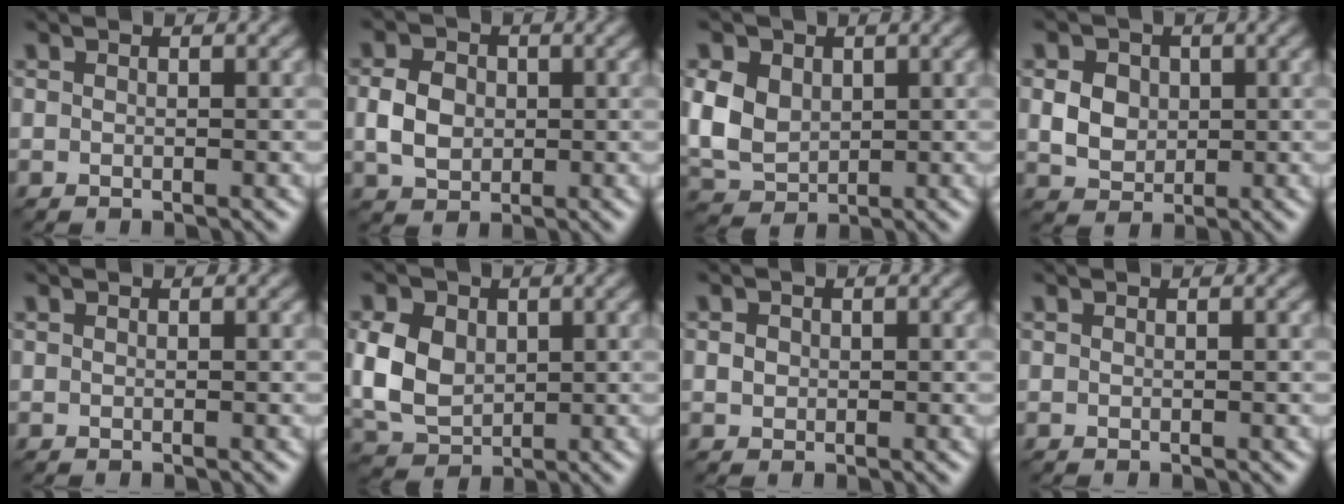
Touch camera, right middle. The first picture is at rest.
{"total": 3.7, "force": [0.0, 3.0, 2.2], "torque": [-0.050, 0.000, -0.003]}
{"total": 5.4, "force": [0.9, 4.1, 3.4], "torque": [-0.087, 0.003, 0.014]}
{"total": 3.3, "force": [0.3, 2.8, 1.7], "torque": [-0.036, -0.003, 0.008]}
{"total": 0.0}
{"total": 6.1, "force": [0.7, 4.6, 4.1], "torque": [-0.097, 0.002, 0.009]}
{"total": 1.0, "force": [0.0, 0.9, 0.4], "torque": [-0.005, -0.001, -0.002]}
{"total": 0.0}